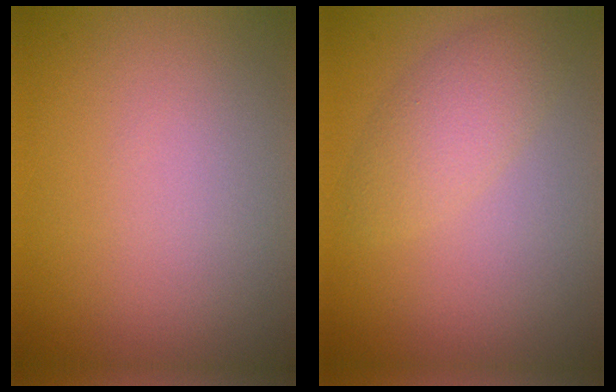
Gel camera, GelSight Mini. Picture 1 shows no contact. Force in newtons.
{"total": 2.8, "press": 2.8, "slide": 0.1}